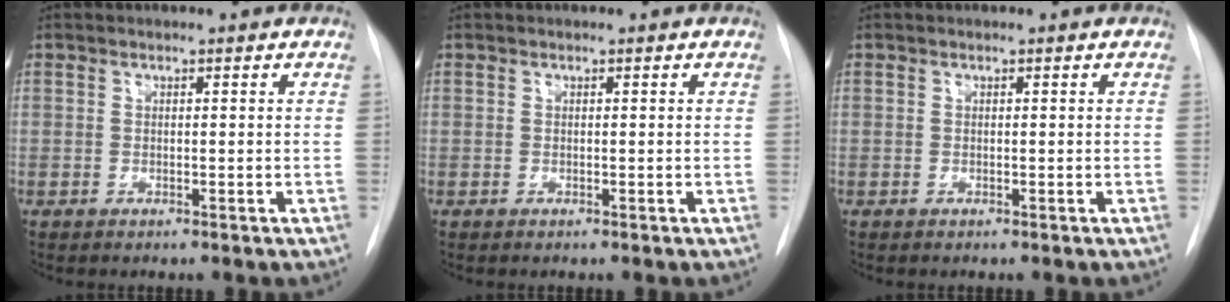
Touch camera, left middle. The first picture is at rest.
{"total": 0.0}
{"total": 0.0}